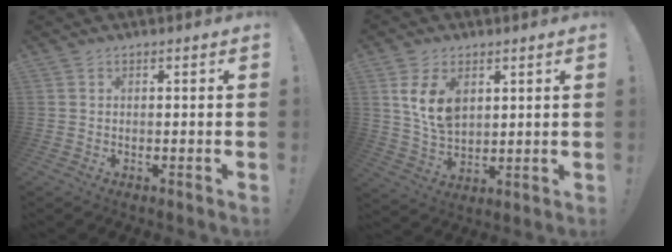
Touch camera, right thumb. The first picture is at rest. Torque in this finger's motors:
{"motor_torque": [1.35, 1.37, 0.12, 0.10, 0.01]}